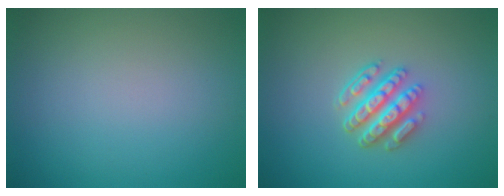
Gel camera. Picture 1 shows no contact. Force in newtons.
{"total": 4.6, "press": 3.4, "slide": 3.0}